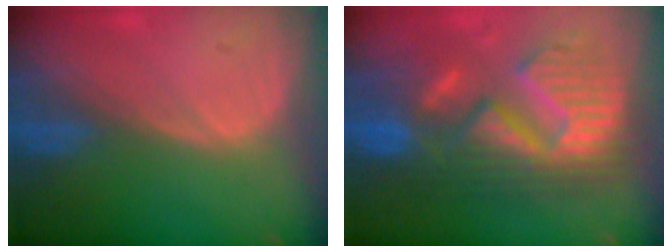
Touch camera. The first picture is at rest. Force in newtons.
{"total": 12.7, "press": 12.7, "slide": 1.3}